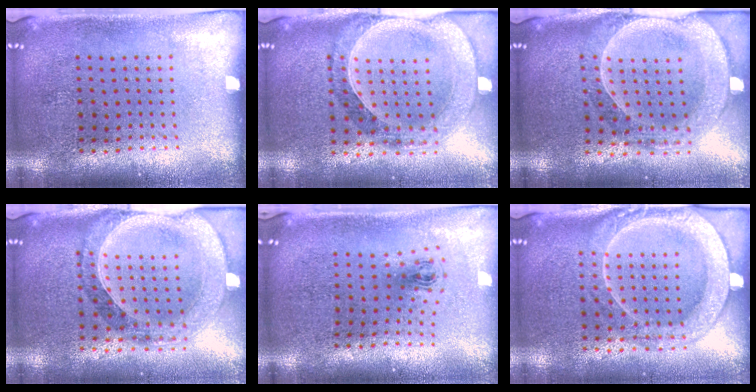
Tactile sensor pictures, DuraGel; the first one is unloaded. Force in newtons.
{"total": 1.5, "press": 1.4, "slide": 0.4}
{"total": 2.6, "press": 2.3, "slide": 1.2}
{"total": 1.4, "press": 1.4, "slide": 0.3}
{"total": 0.9, "press": 0.4, "slide": 0.8}
{"total": 2.3, "press": 2.1, "slide": 0.8}